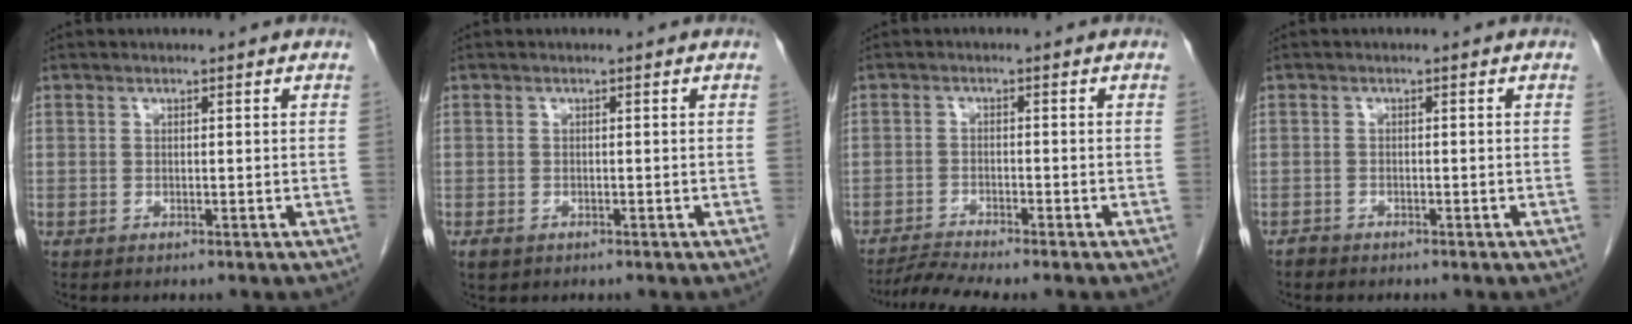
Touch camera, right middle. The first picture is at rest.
{"total": 1.2, "force": [-0.7, 0.9, 0.6], "torque": [-0.015, 0.000, -0.005]}
{"total": 4.1, "force": [-3.7, -1.2, 1.2], "torque": [-0.029, -0.018, -0.070]}
{"total": 0.9, "force": [-0.8, 0.4, 0.0], "torque": [-0.003, 0.001, -0.016]}